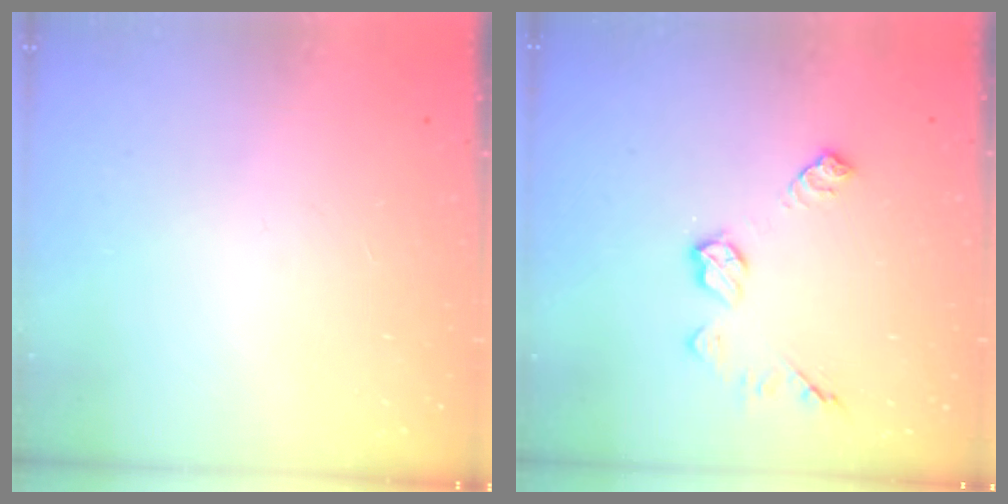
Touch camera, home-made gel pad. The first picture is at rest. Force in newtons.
{"total": 9.0, "press": 9.0, "slide": 0.4}